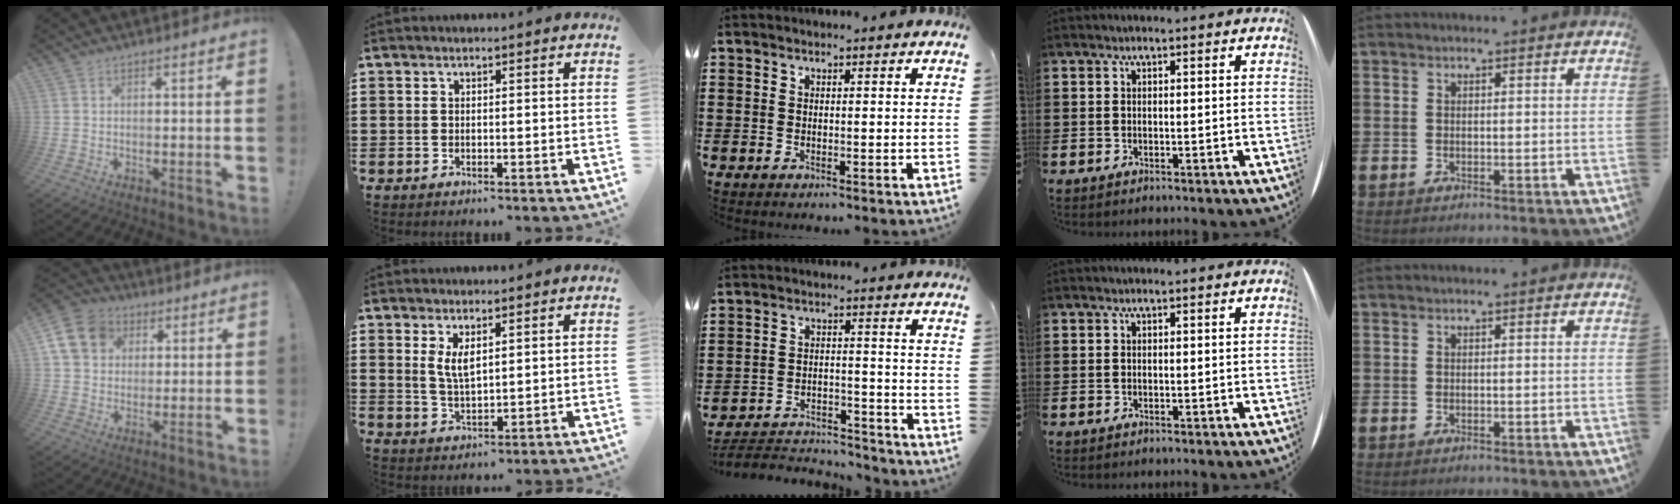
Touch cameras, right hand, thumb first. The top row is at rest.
{"thumb": {"total": 13.0, "force": [4.2, 10.8, 5.9], "torque": [-0.094, -0.004, 0.086]}, "index": {"total": 3.5, "force": [1.6, 1.0, 2.9], "torque": [-0.060, 0.002, 0.029]}, "middle": {"total": 3.9, "force": [-3.8, 0.9, 0.6], "torque": [-0.023, 0.004, -0.083]}}